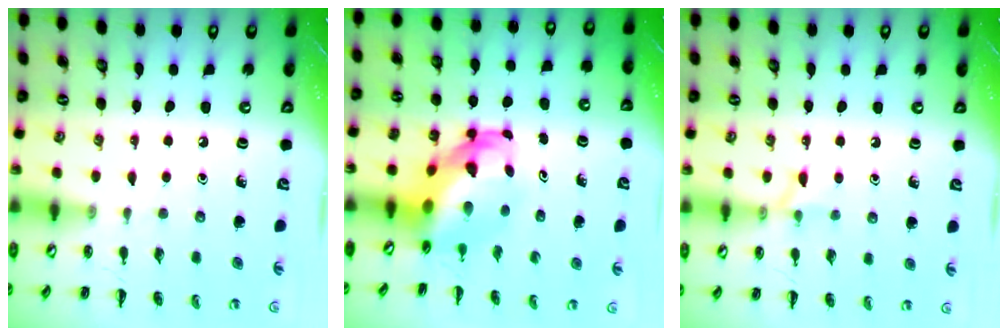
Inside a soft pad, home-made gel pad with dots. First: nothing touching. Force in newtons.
{"total": 6.2, "press": 5.9, "slide": 1.6}
{"total": 6.6, "press": 6.5, "slide": 1.1}